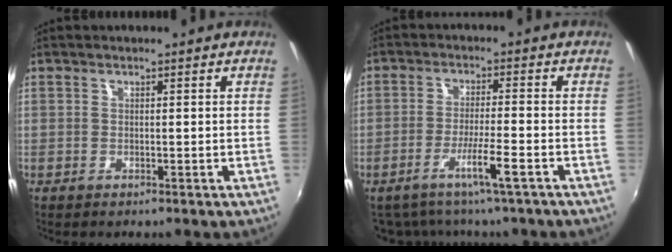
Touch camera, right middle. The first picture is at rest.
{"total": 6.1, "force": [-4.4, 0.6, 4.2], "torque": [-0.082, -0.010, -0.074]}